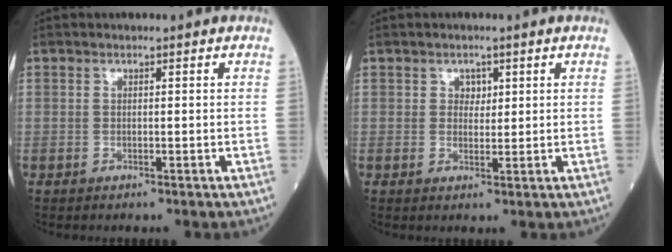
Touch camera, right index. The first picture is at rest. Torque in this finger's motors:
{"motor_torque": [0.00, 0.01, 0.00, 0.00]}